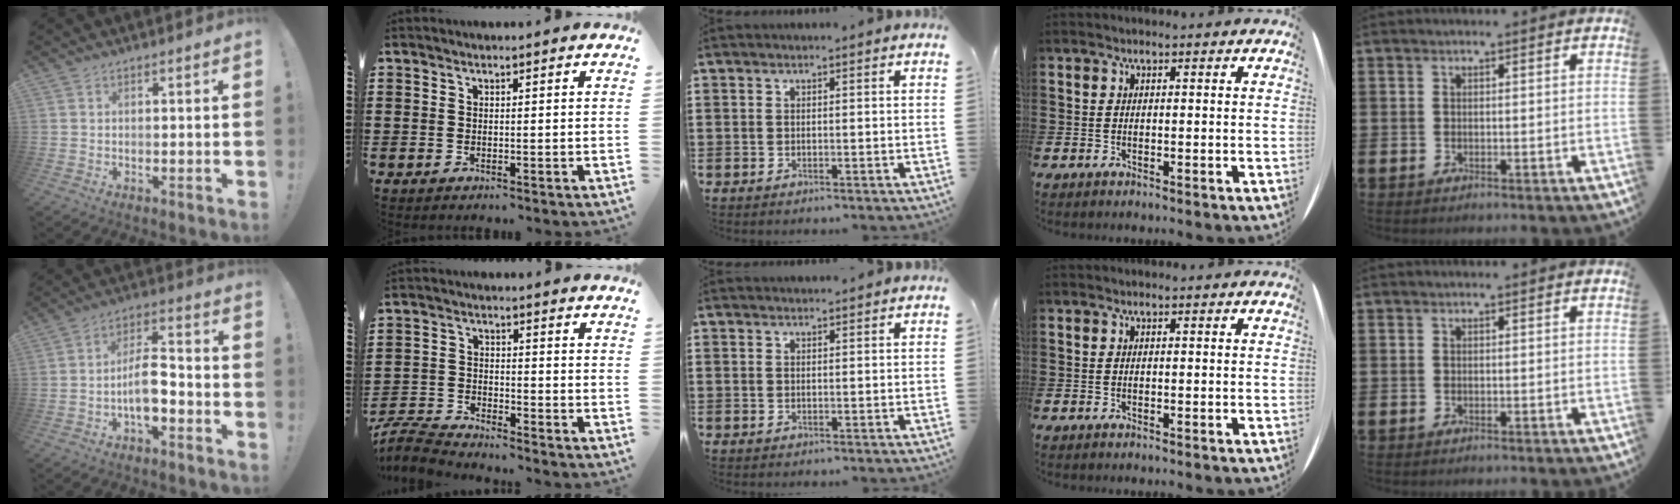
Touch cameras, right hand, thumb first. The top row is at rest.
{"thumb": {"total": 9.6, "force": [-3.4, 4.4, 7.8], "torque": [-0.137, 0.015, -0.064]}, "index": {"total": 4.7, "force": [-4.6, 0.3, 0.6], "torque": [-0.042, -0.008, -0.101]}, "middle": {"total": 0.9, "force": [0.9, -0.2, 0.0], "torque": [-0.001, -0.001, 0.017]}}